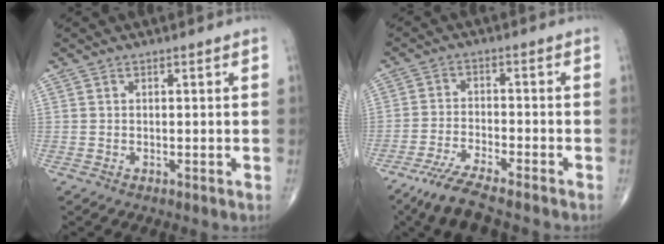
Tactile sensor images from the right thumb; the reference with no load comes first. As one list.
[{"total": 8.1, "force": [-6.5, 1.3, 4.6], "torque": [-0.101, 0.014, -0.123]}]